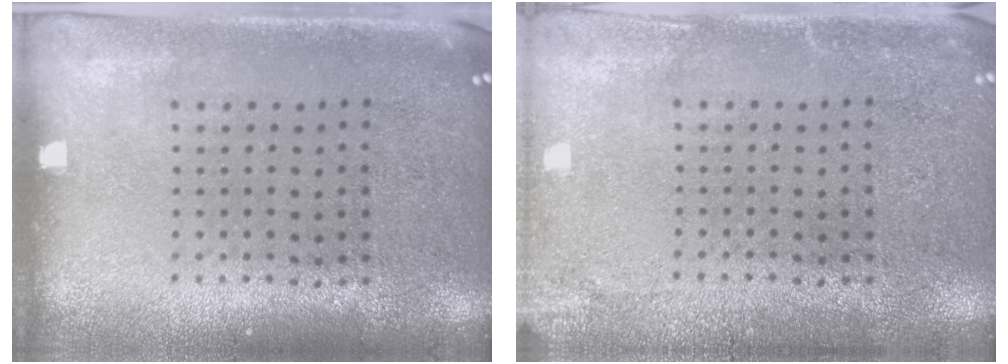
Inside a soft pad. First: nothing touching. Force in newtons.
{"total": 2.1, "press": 2.1, "slide": 0.2}